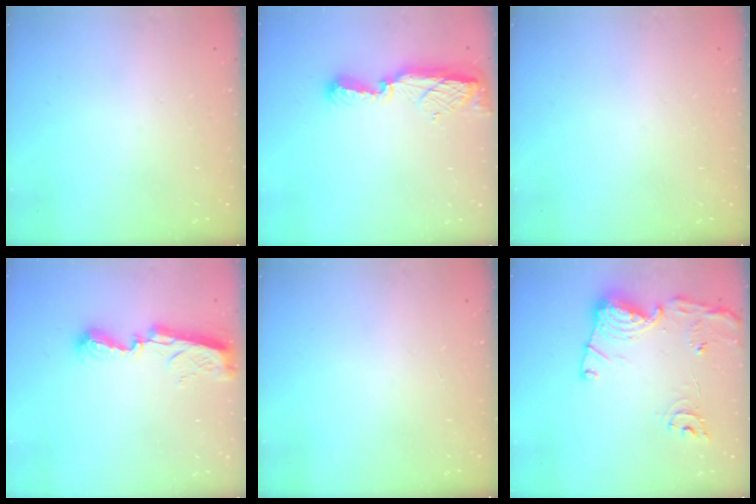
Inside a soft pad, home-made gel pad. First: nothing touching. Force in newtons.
{"total": 9.0, "press": 9.0, "slide": 0.8}
{"total": 0.0}
{"total": 9.1, "press": 9.1, "slide": 0.6}
{"total": 0.0}
{"total": 15.1, "press": 15.0, "slide": 1.6}